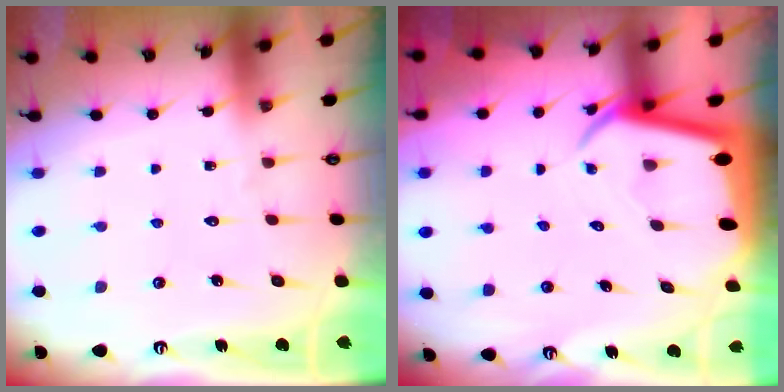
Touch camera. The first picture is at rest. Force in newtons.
{"total": 4.6, "press": 4.6, "slide": 0.3}